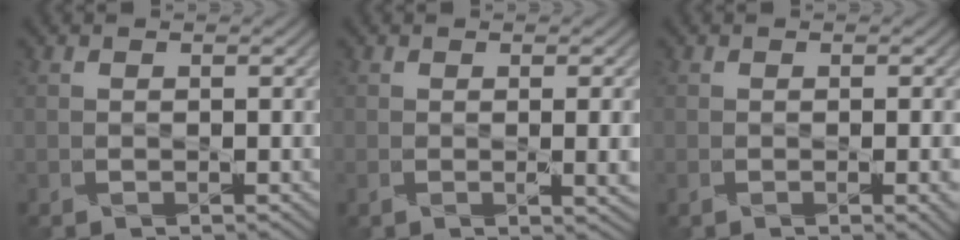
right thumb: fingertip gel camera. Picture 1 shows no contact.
{"total": 2.6, "force": [-0.4, 0.6, 2.5], "torque": [-0.038, -0.008, -0.001]}
{"total": 2.0, "force": [-0.9, 0.5, 1.7], "torque": [-0.024, -0.006, -0.012]}